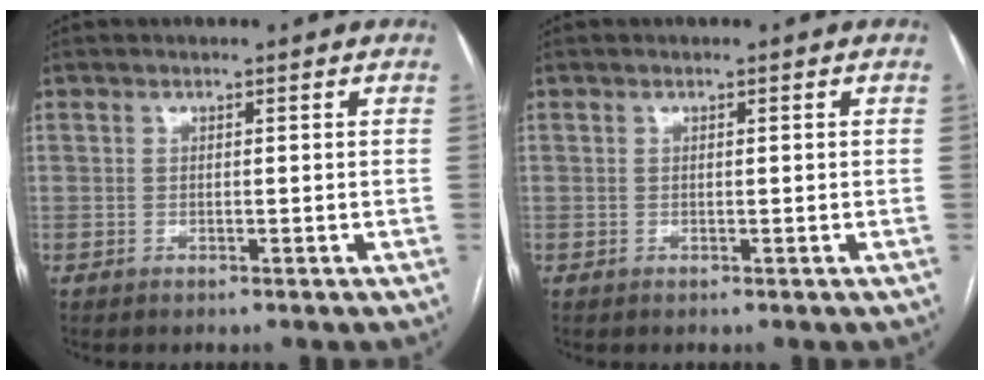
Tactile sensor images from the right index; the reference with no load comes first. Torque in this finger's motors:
{"motor_torque": [0.07, 0.08, -0.02, 0.01]}